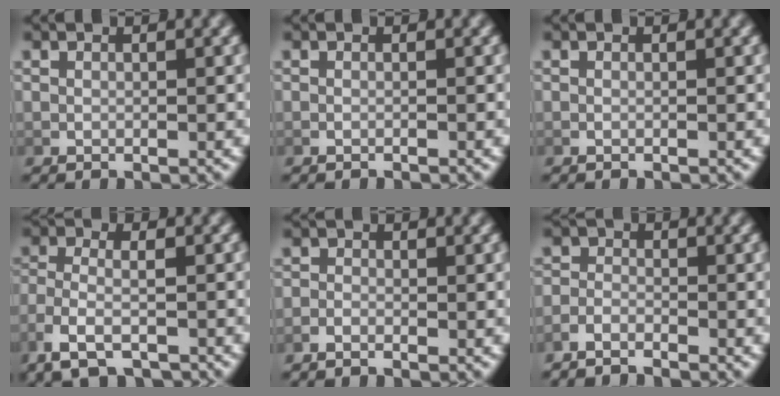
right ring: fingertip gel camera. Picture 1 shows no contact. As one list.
[{"total": 0.9, "force": [-0.9, 0.0, 0.1], "torque": [-0.001, 0.003, -0.015]}, {"total": 0.5, "force": [-0.5, 0.0, 0.0], "torque": [-0.002, 0.001, -0.008]}, {"total": 4.5, "force": [-2.7, 2.1, 3.0], "torque": [-0.072, -0.015, -0.034]}, {"total": 1.5, "force": [-1.4, 0.2, 0.1], "torque": [-0.005, -0.006, -0.026]}, {"total": 3.7, "force": [-3.5, 1.0, 0.3], "torque": [-0.002, -0.013, -0.060]}]